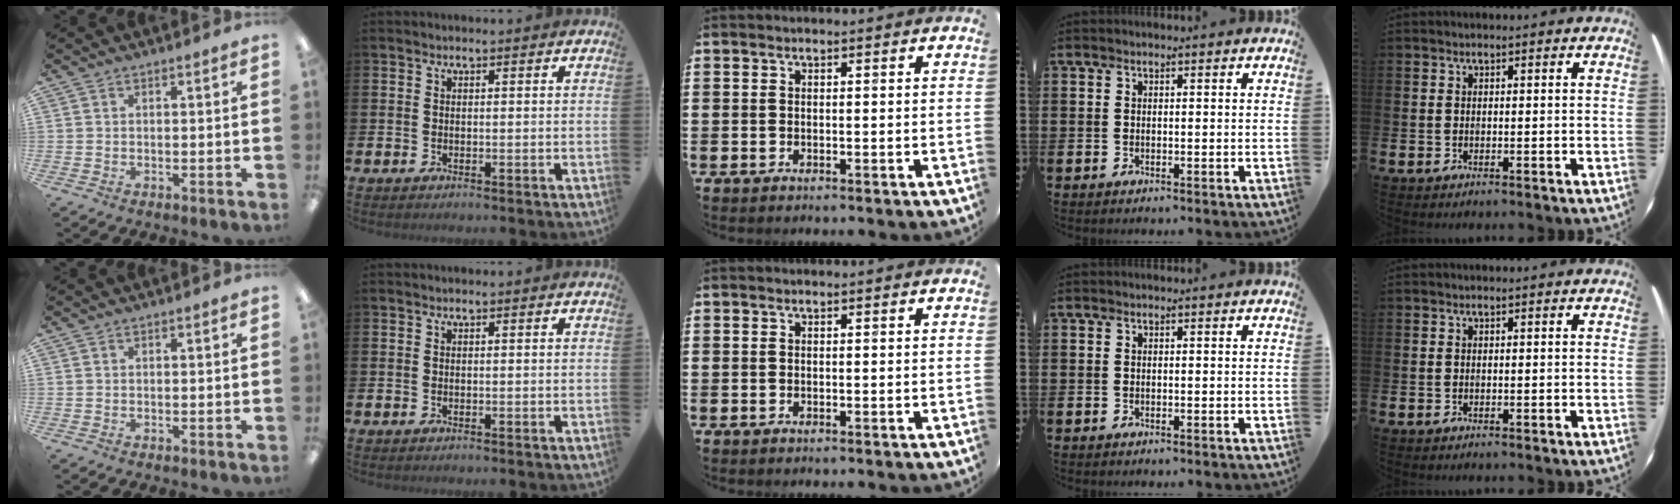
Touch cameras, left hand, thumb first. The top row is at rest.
{}